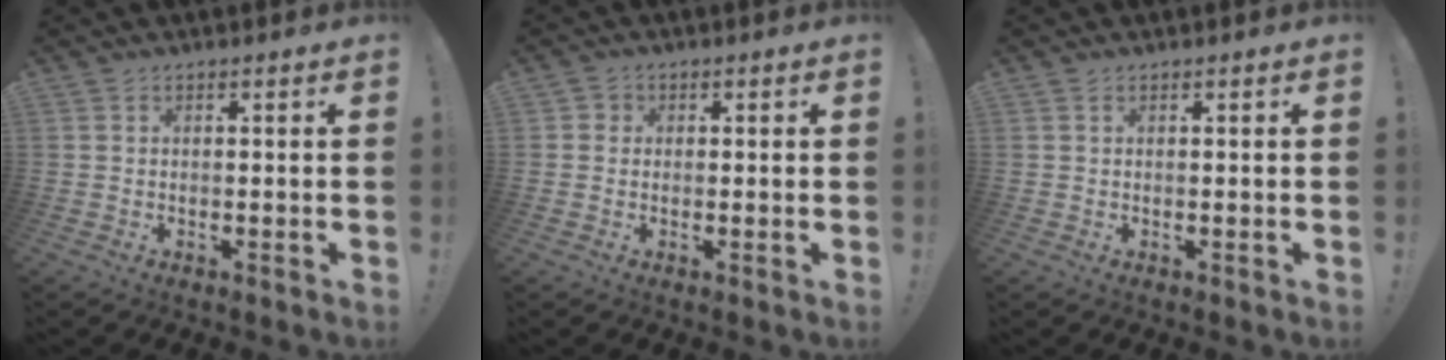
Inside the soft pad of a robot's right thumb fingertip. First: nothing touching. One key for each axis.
{"total": 1.8, "fx": -0.2, "fy": 1.8, "fz": 0.3, "tx": -0.001, "ty": 0.003, "tz": -0.003}
{"total": 0.6, "fx": 0.5, "fy": 0.2, "fz": 0.2, "tx": 0.002, "ty": -0.002, "tz": 0.009}